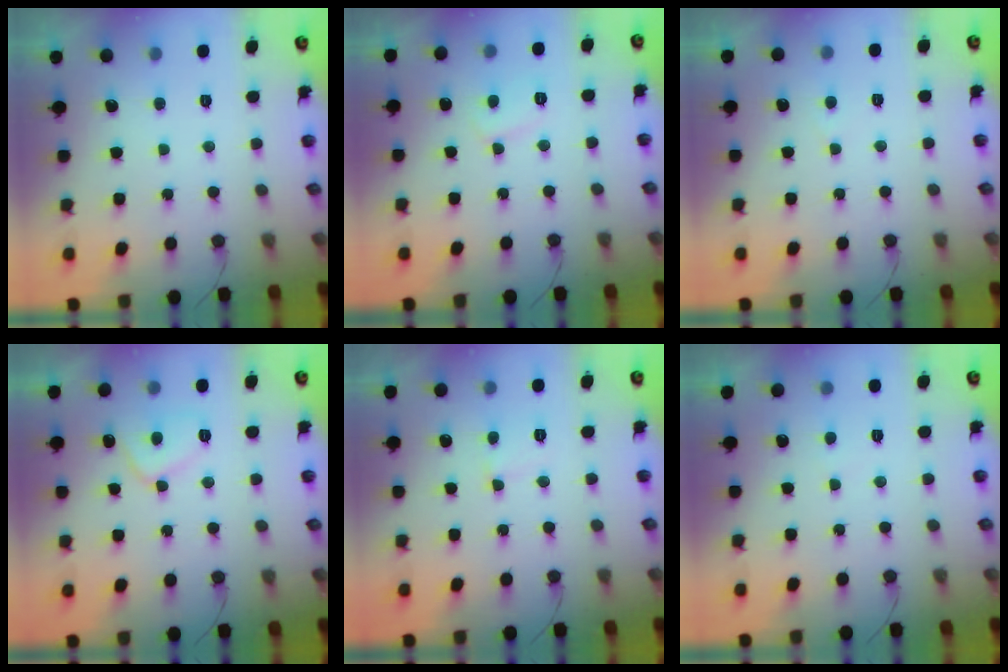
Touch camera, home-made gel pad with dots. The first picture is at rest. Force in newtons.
{"total": 5.4, "press": 5.4, "slide": 0.4}
{"total": 2.0, "press": 2.0, "slide": 0.2}
{"total": 7.5, "press": 7.4, "slide": 1.0}
{"total": 3.0, "press": 3.0, "slide": 0.3}
{"total": 3.1, "press": 3.1, "slide": 0.3}